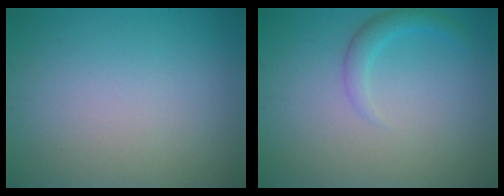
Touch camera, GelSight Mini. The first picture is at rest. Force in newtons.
{"total": 1.9, "press": 1.9, "slide": 0.1}